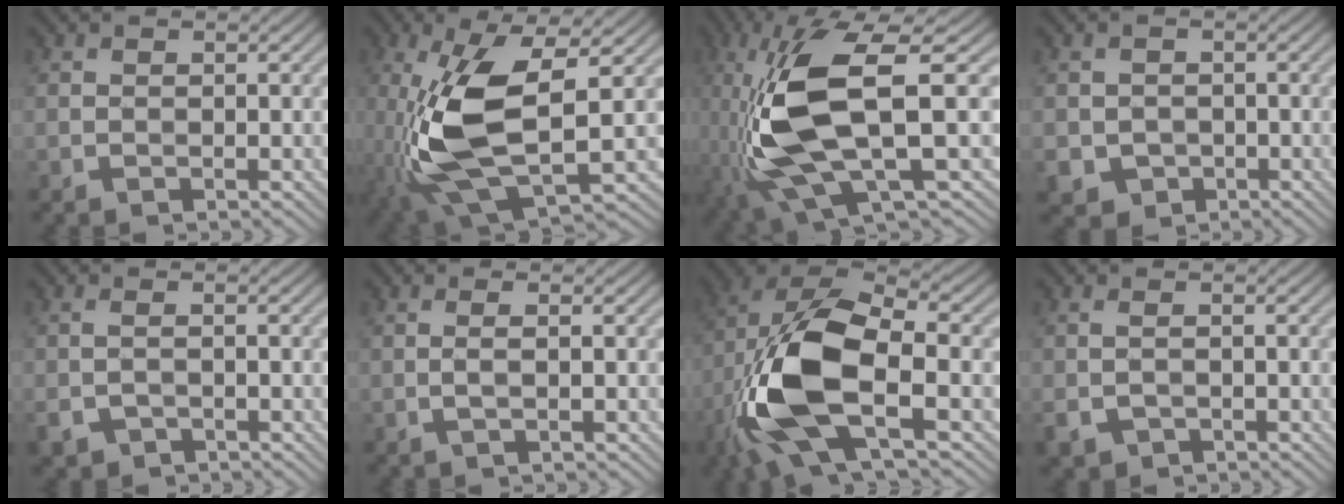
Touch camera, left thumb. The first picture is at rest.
{"total": 12.7, "force": [-0.8, 5.1, 11.6], "torque": [-0.263, -0.009, -0.012]}
{"total": 12.6, "force": [-1.6, 3.5, 12.0], "torque": [-0.254, -0.006, -0.029]}
{"total": 3.5, "force": [-1.3, 3.1, 0.9], "torque": [-0.032, -0.011, -0.028]}
{"total": 2.2, "force": [-1.2, 1.2, 1.3], "torque": [-0.039, -0.003, -0.025]}
{"total": 1.3, "force": [-0.2, -0.1, 1.3], "torque": [-0.029, 0.005, -0.005]}
{"total": 14.8, "force": [-4.1, 6.5, 12.7], "torque": [-0.294, -0.004, -0.086]}
{"total": 2.3, "force": [-0.9, 1.4, 1.6], "torque": [-0.046, -0.006, -0.017]}